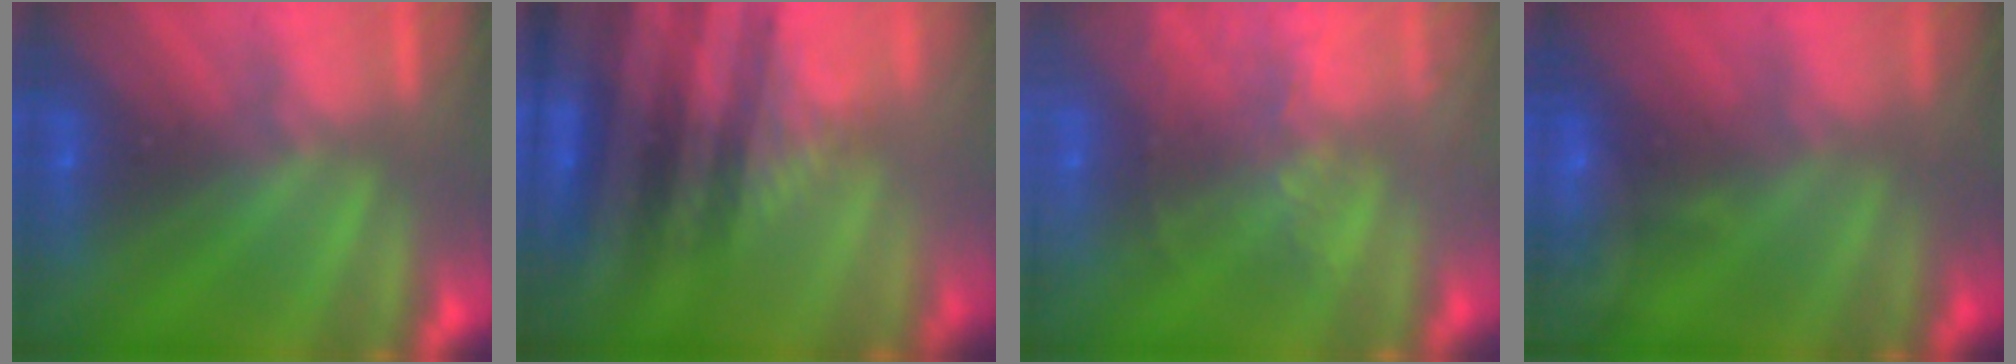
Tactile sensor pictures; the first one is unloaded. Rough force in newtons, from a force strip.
{"total": 3.3}
{"total": 5.8}
{"total": 4.6}